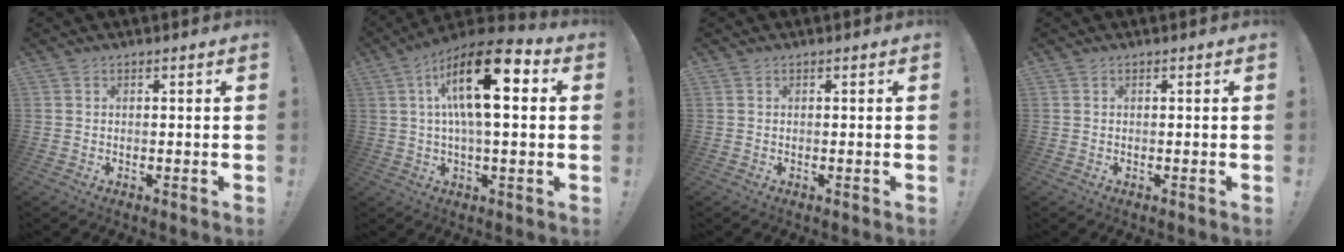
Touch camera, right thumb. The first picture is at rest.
{"total": 19.0, "force": [4.9, 6.4, 17.2], "torque": [-0.291, -0.010, 0.071]}
{"total": 0.0}
{"total": 0.0}